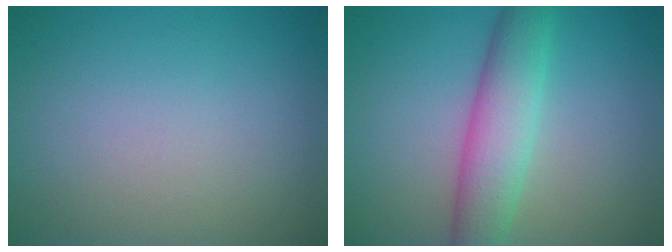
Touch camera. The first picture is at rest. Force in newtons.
{"total": 5.4, "press": 5.4, "slide": 0.4}